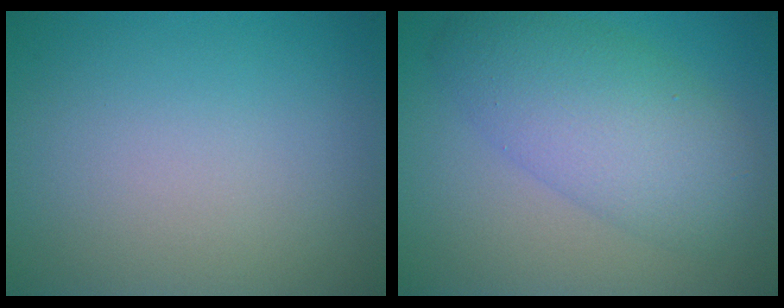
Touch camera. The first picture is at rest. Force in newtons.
{"total": 6.8, "press": 6.8, "slide": 0.3}